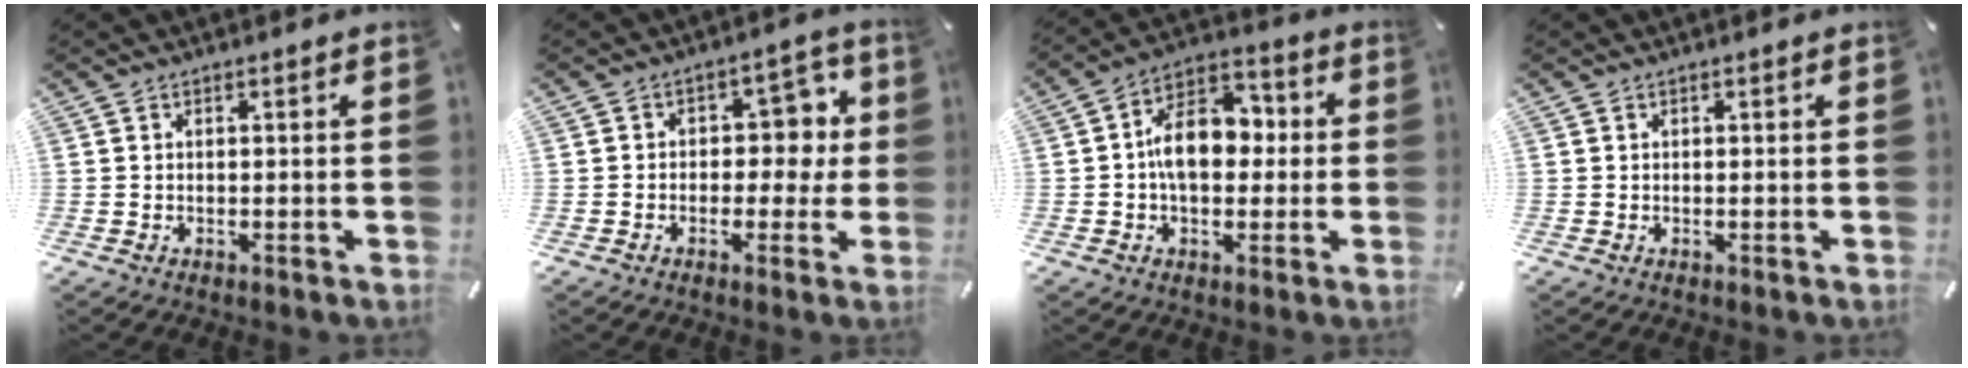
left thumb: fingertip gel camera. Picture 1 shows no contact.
{"total": 8.3, "force": [0.6, 6.3, 5.3], "torque": [-0.061, 0.002, 0.004]}
{"total": 12.4, "force": [-0.1, 8.2, 9.4], "torque": [-0.162, 0.010, -0.001]}
{"total": 0.0}